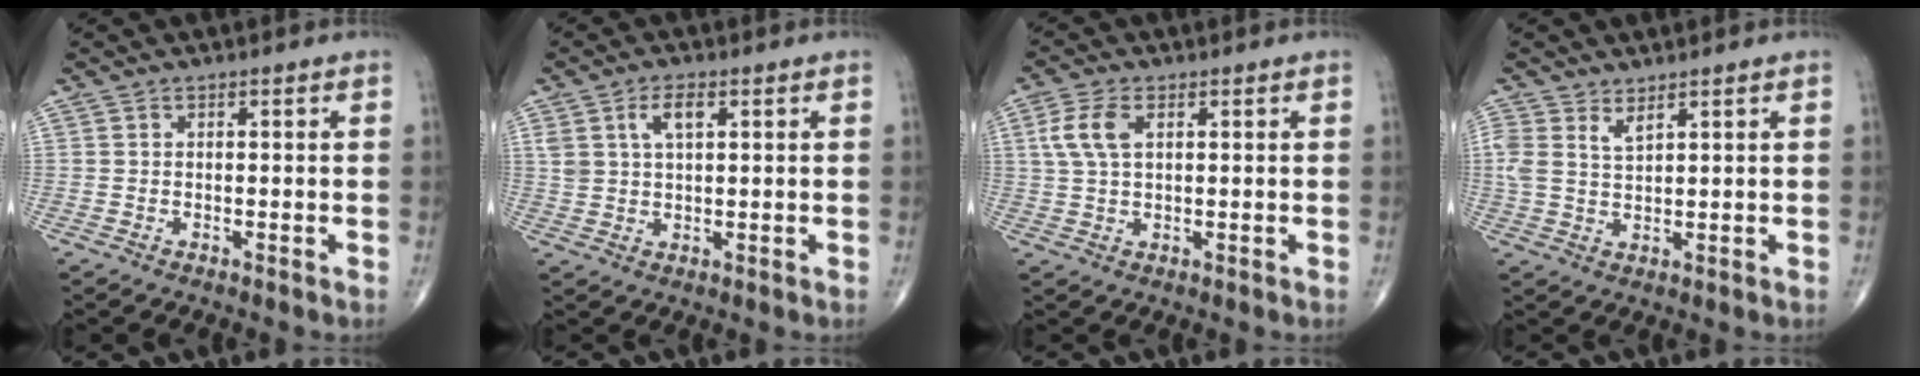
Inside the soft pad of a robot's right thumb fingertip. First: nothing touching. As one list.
[{"total": 5.1, "force": [2.1, 2.5, 3.9], "torque": [-0.071, 0.001, 0.044]}, {"total": 5.7, "force": [1.7, 3.0, 4.5], "torque": [-0.109, 0.008, 0.034]}, {"total": 3.5, "force": [2.3, 1.3, 2.3], "torque": [-0.049, -0.009, 0.052]}]